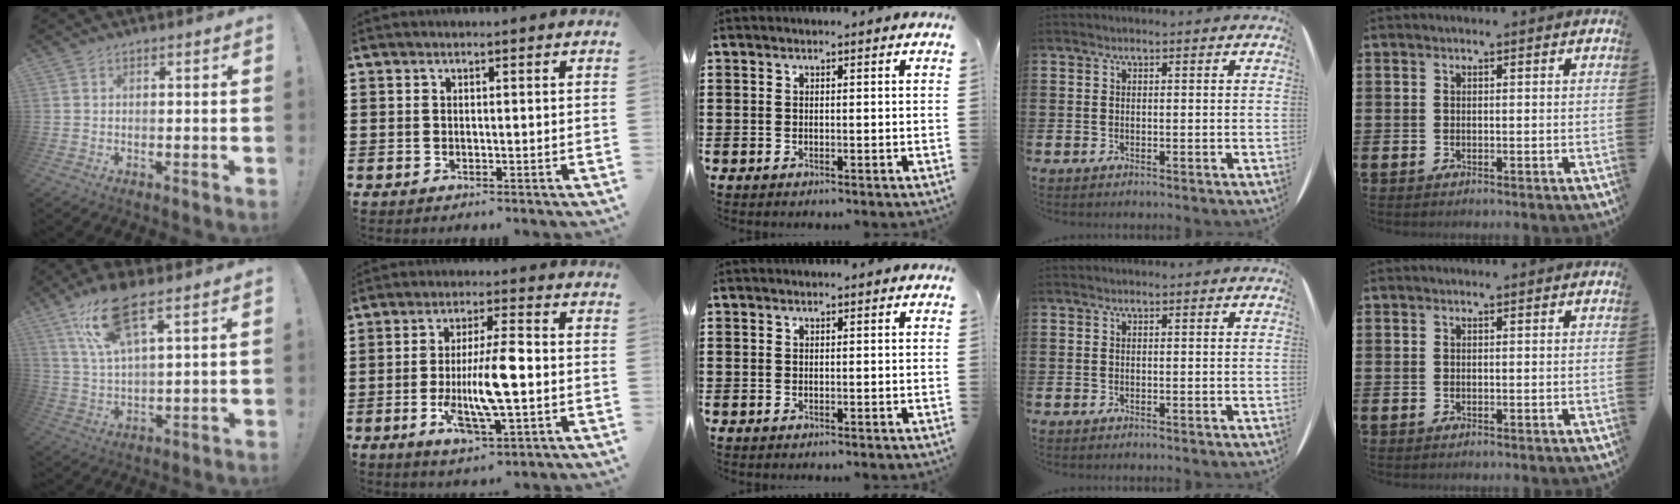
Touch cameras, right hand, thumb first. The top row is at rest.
{"thumb": {"total": 14.6, "force": [8.8, 4.5, 10.8], "torque": [-0.197, -0.028, 0.152]}, "index": {"total": 9.9, "force": [-1.8, 2.7, 9.4], "torque": [-0.177, -0.009, -0.035]}}